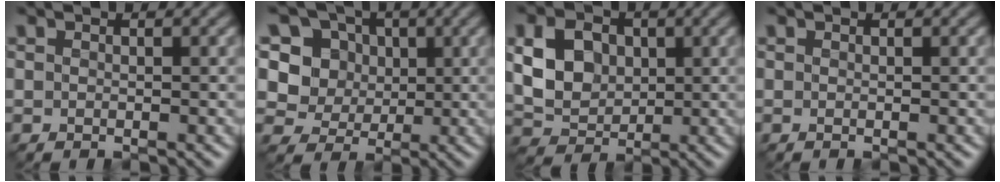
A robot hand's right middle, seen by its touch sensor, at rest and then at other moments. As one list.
[{"total": 6.0, "force": [1.4, 5.5, 2.0], "torque": [-0.045, -0.003, 0.027]}, {"total": 6.0, "force": [0.5, 4.7, 3.7], "torque": [-0.079, 0.000, 0.006]}, {"total": 0.0}]